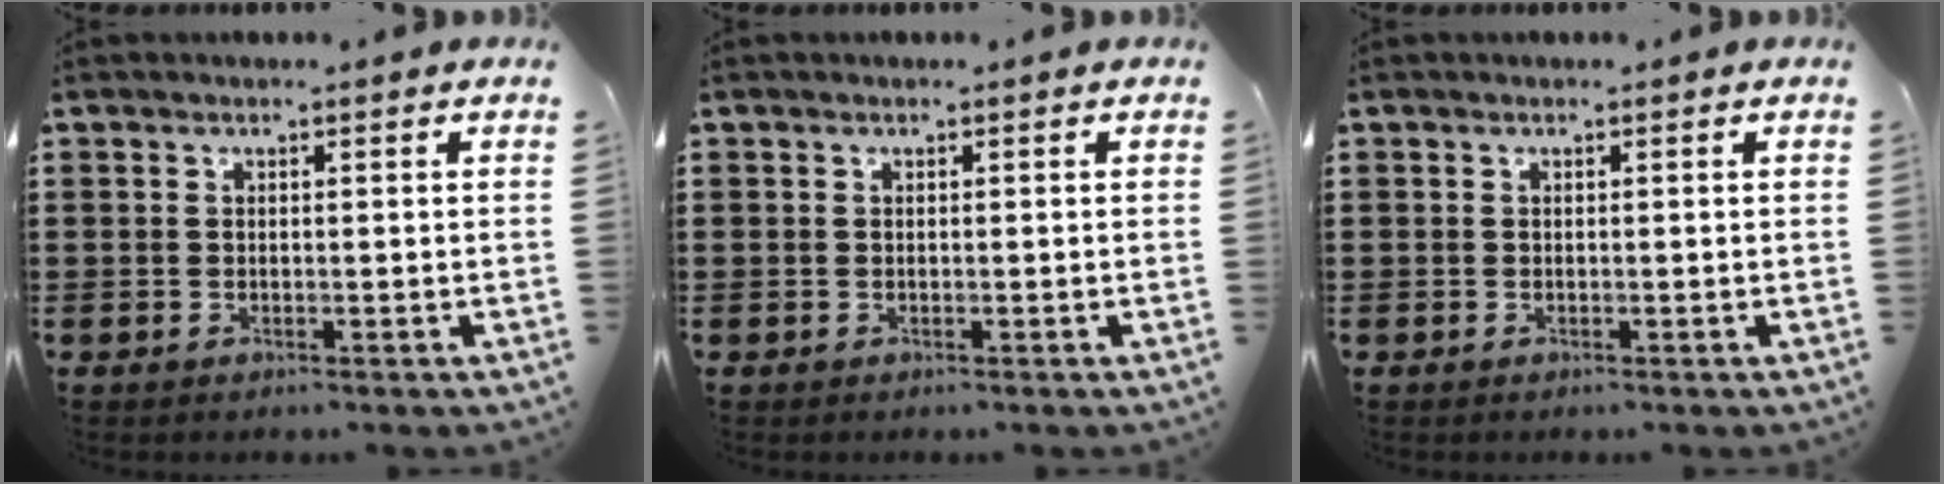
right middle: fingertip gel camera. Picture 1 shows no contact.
{"total": 0.0}
{"total": 0.0}